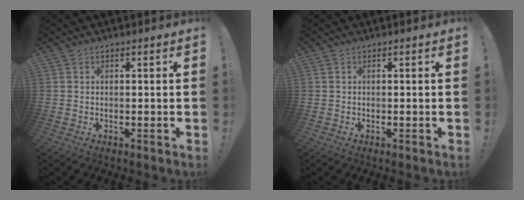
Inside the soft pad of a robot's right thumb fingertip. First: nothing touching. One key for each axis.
{"total": 0.0}